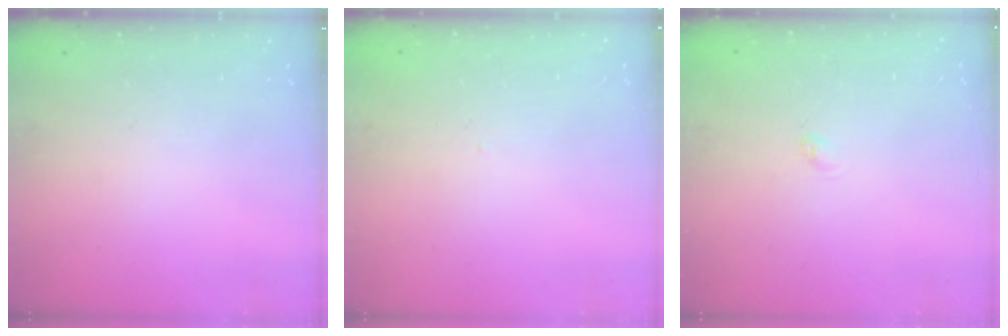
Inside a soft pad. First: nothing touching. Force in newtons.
{"total": 1.4, "press": 1.4, "slide": 0.3}
{"total": 2.3, "press": 2.3, "slide": 0.3}